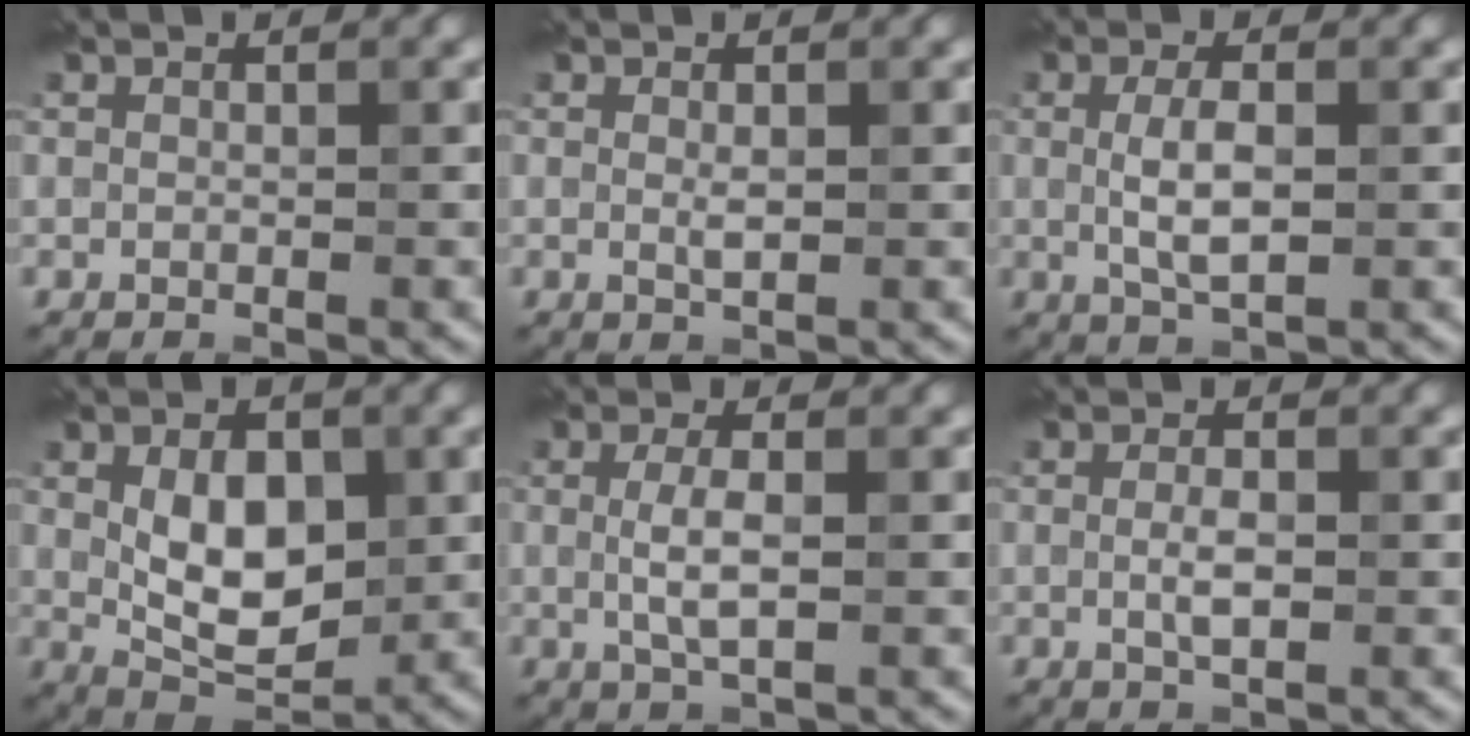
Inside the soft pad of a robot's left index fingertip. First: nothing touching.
{"total": 0.9, "force": [-0.1, 0.3, 0.9], "torque": [-0.019, -0.005, 0.000]}
{"total": 3.3, "force": [-0.2, 1.1, 3.1], "torque": [-0.067, -0.004, -0.001]}
{"total": 6.1, "force": [0.2, 3.7, 4.8], "torque": [-0.086, -0.009, 0.008]}
{"total": 2.6, "force": [-0.2, 0.7, 2.5], "torque": [-0.054, -0.003, -0.004]}
{"total": 1.8, "force": [-0.4, 0.6, 1.7], "torque": [-0.037, -0.005, -0.006]}